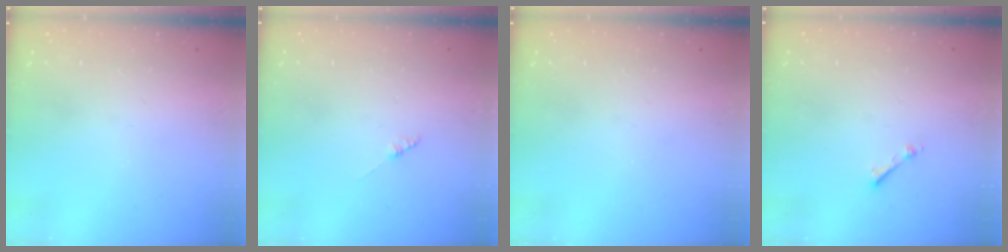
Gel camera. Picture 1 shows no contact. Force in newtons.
{"total": 0.9, "press": 0.8, "slide": 0.2}
{"total": 0.0}
{"total": 0.6, "press": 0.6, "slide": 0.2}